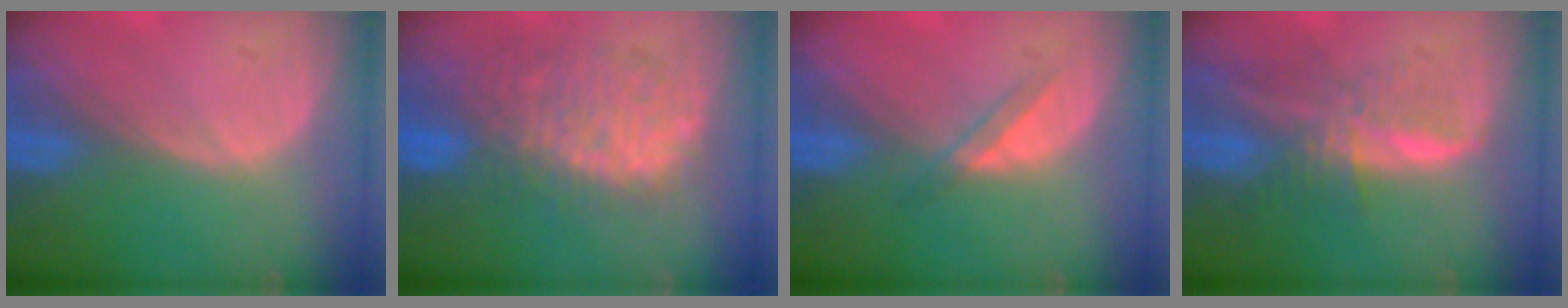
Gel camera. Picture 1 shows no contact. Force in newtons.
{"total": 9.6, "press": 9.3, "slide": 2.3}
{"total": 2.4, "press": 2.2, "slide": 1.1}
{"total": 7.9, "press": 6.6, "slide": 4.2}